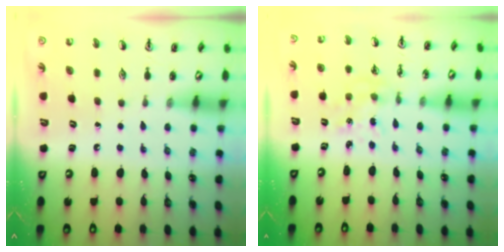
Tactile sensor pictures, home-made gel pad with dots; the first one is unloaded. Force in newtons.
{"total": 1.7, "press": 1.7, "slide": 0.3}